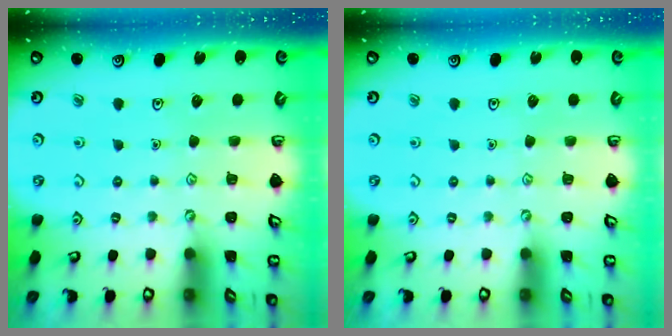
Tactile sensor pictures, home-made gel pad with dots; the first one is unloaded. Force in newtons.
{"total": 0.0}